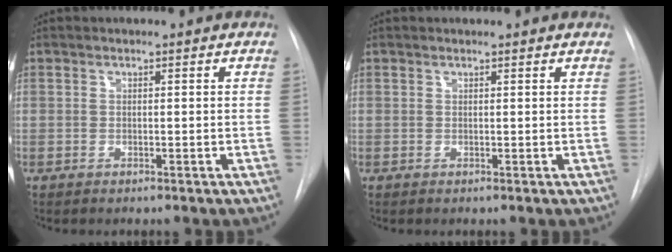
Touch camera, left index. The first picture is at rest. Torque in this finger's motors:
{"motor_torque": [0.31, -0.62, -0.55, 0.00]}